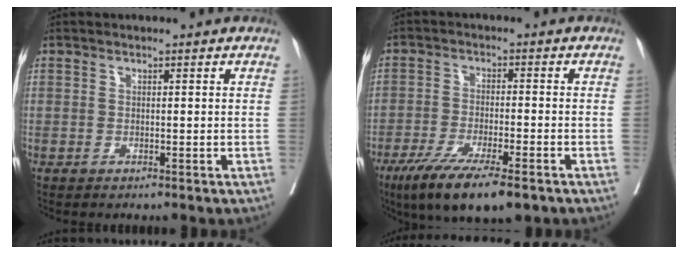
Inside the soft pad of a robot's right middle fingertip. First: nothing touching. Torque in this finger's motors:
{"motor_torque": [1.14, -0.99, 0.50, 0.11]}